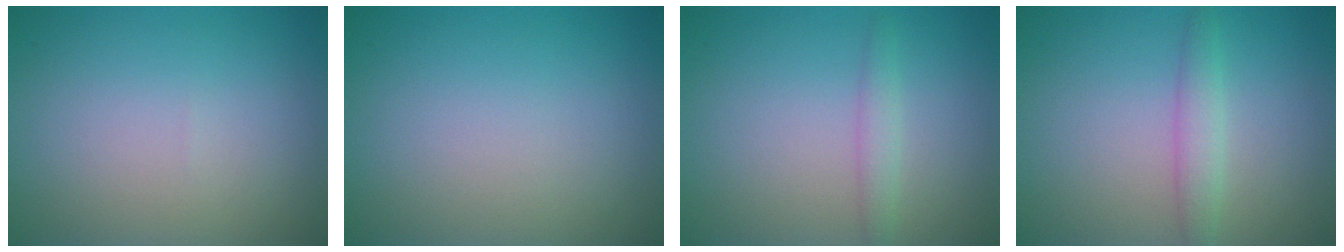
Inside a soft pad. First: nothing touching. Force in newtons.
{"total": 0.0}
{"total": 1.4, "press": 1.4, "slide": 0.0}
{"total": 2.0, "press": 2.0, "slide": 0.2}